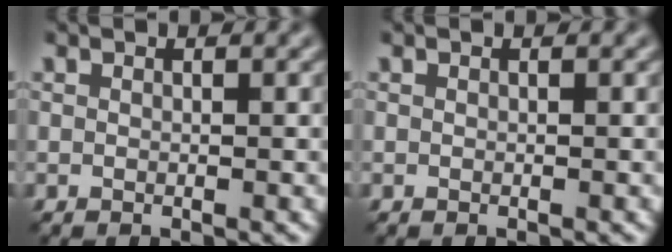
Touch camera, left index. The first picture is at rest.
{"total": 0.0}